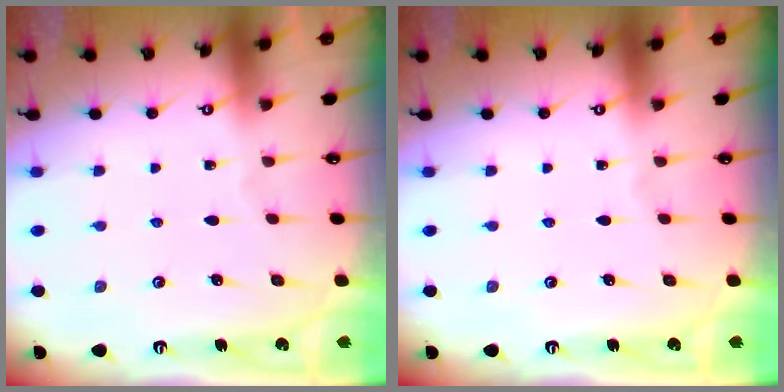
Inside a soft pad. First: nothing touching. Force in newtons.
{"total": 0.0}